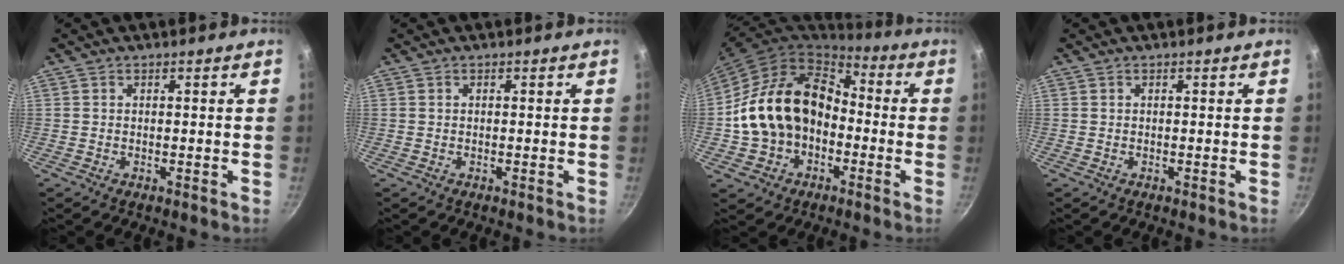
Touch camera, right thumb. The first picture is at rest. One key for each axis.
{"total": 0.0}
{"total": 18.7, "fx": -2.4, "fy": 14.3, "fz": 11.8, "tx": -0.196, "ty": 0.060, "tz": -0.043}
{"total": 0.0}